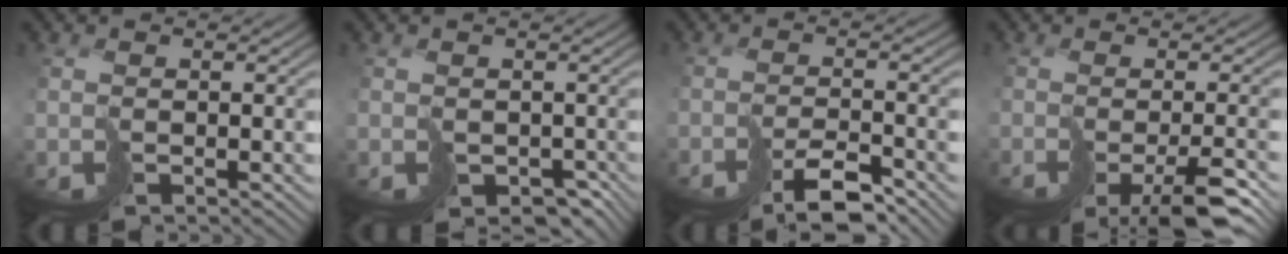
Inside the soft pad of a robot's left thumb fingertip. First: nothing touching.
{"total": 3.3, "force": [-1.6, 2.7, 1.2], "torque": [-0.012, -0.018, -0.010]}
{"total": 5.3, "force": [-4.3, 0.8, 3.0], "torque": [-0.038, 0.003, -0.069]}
{"total": 6.2, "force": [-3.6, 1.0, 4.9], "torque": [-0.061, -0.013, -0.047]}